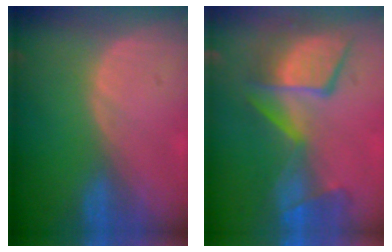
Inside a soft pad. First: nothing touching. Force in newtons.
{"total": 11.0, "press": 10.3, "slide": 3.8}